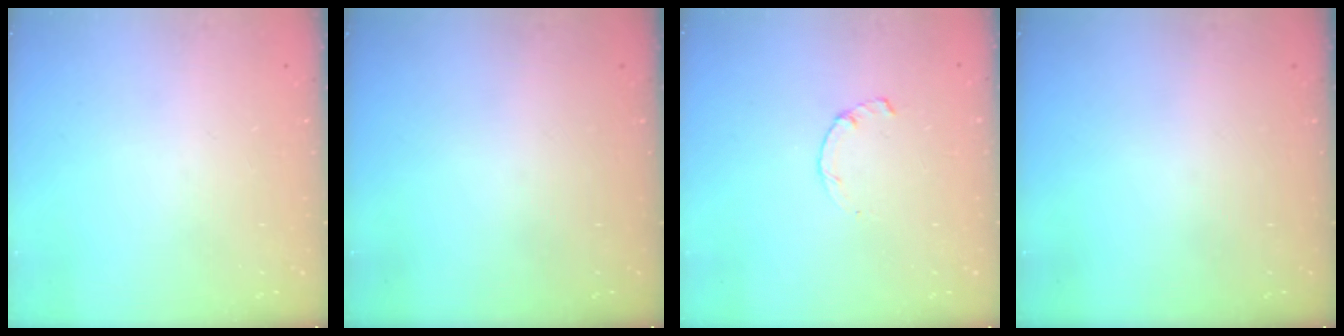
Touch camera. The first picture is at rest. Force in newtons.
{"total": 0.0}
{"total": 1.7, "press": 1.7, "slide": 0.3}
{"total": 0.0}